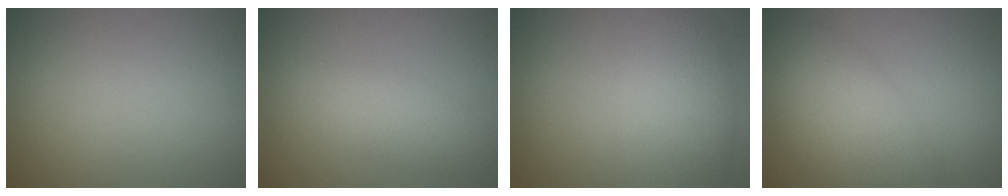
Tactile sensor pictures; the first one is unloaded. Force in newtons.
{"total": 3.0, "press": 3.0, "slide": 0.1}
{"total": 4.9, "press": 4.9, "slide": 0.5}
{"total": 7.0, "press": 7.0, "slide": 0.2}